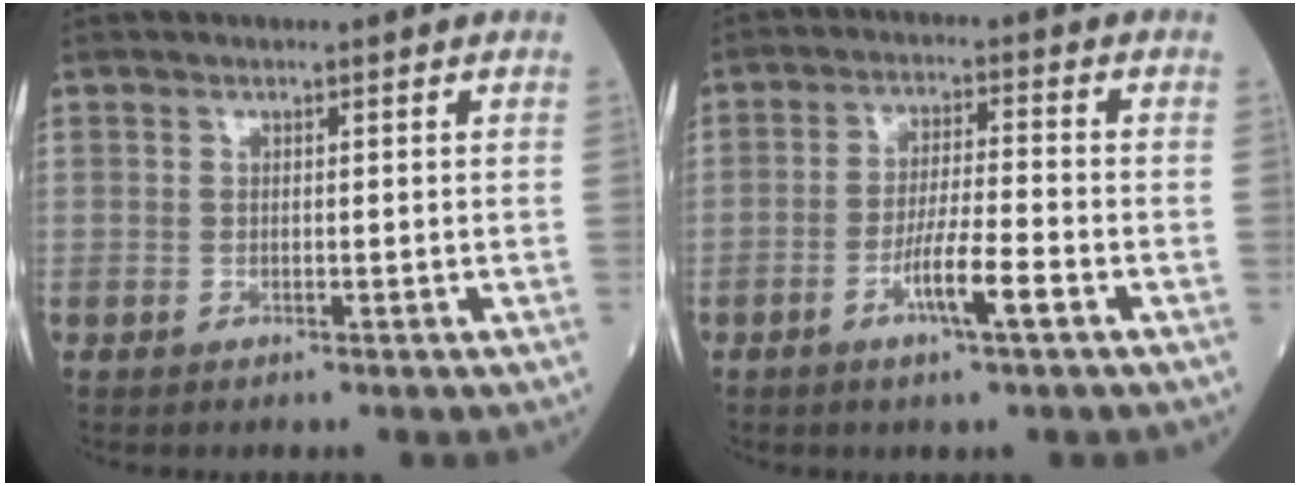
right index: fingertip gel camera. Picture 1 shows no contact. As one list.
[{"total": 6.8, "force": [-3.1, 0.2, 6.1], "torque": [-0.111, -0.004, -0.058]}]